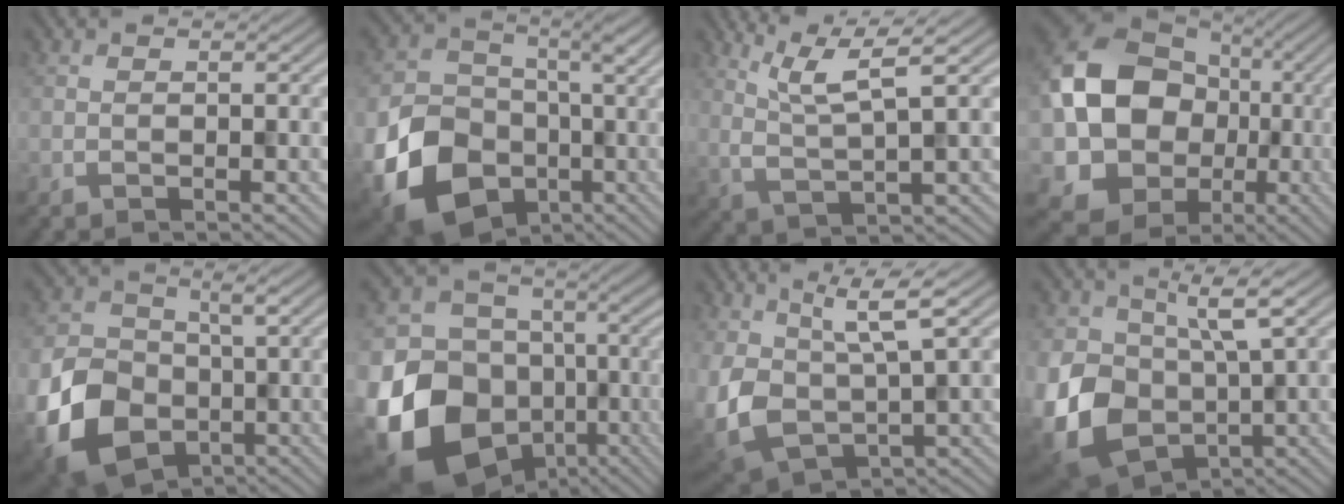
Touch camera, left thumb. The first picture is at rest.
{"total": 15.4, "force": [-6.0, 12.0, 7.6], "torque": [-0.178, -0.037, -0.101]}
{"total": 6.8, "force": [4.4, 1.0, 5.1], "torque": [-0.106, 0.009, 0.093]}
{"total": 15.2, "force": [-0.7, 13.1, 7.6], "torque": [-0.157, -0.022, -0.013]}
{"total": 11.6, "force": [-4.5, 8.5, 6.5], "torque": [-0.147, -0.039, -0.078]}
{"total": 19.9, "force": [-7.8, 16.5, 7.9], "torque": [-0.204, -0.052, -0.130]}
{"total": 9.3, "force": [2.6, 4.7, 7.6], "torque": [-0.190, -0.014, 0.057]}
{"total": 12.3, "force": [-0.5, 8.1, 9.2], "torque": [-0.221, -0.032, -0.003]}